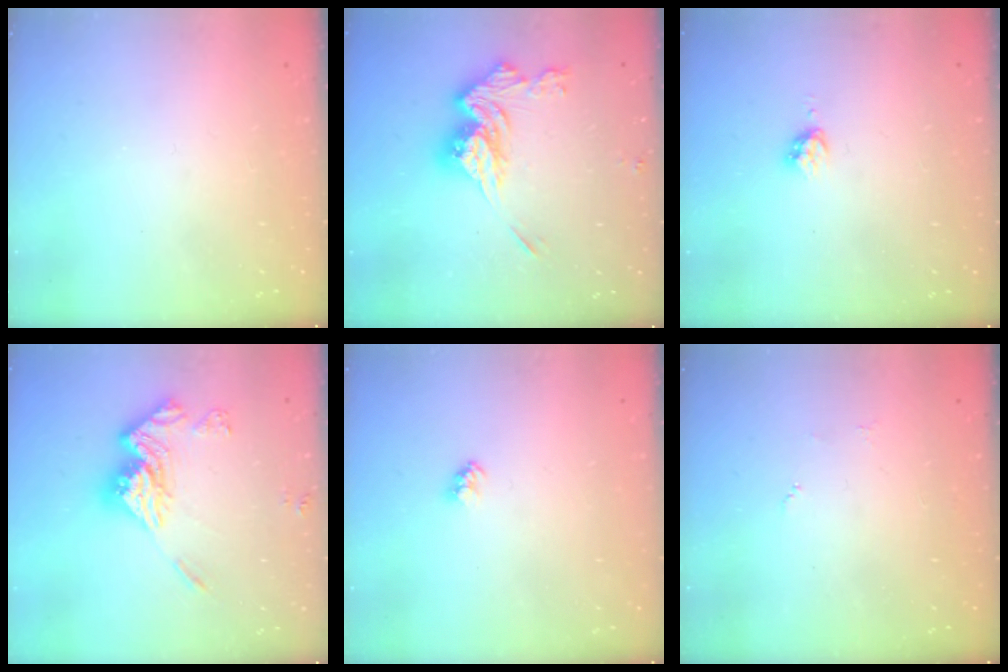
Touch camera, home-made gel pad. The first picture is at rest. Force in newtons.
{"total": 15.3, "press": 15.2, "slide": 0.3}
{"total": 3.5, "press": 3.5, "slide": 0.3}
{"total": 15.7, "press": 15.6, "slide": 1.7}
{"total": 2.4, "press": 2.4, "slide": 0.1}
{"total": 3.4, "press": 3.4, "slide": 0.4}